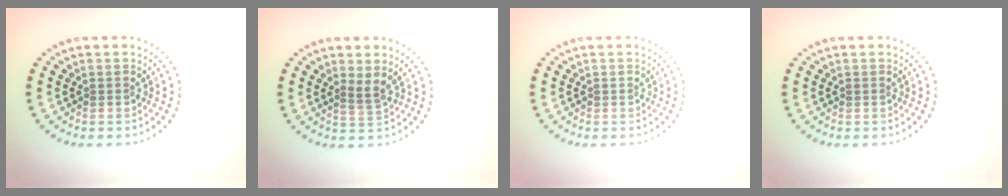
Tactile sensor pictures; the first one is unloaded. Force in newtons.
{"total": 1.5, "press": 1.0, "slide": 1.1}
{"total": 0.0}
{"total": 0.0}